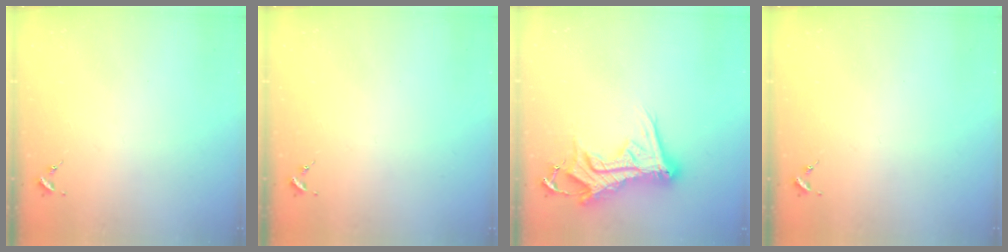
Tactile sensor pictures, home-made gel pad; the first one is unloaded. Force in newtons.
{"total": 0.0}
{"total": 17.5, "press": 17.4, "slide": 1.8}
{"total": 0.0}